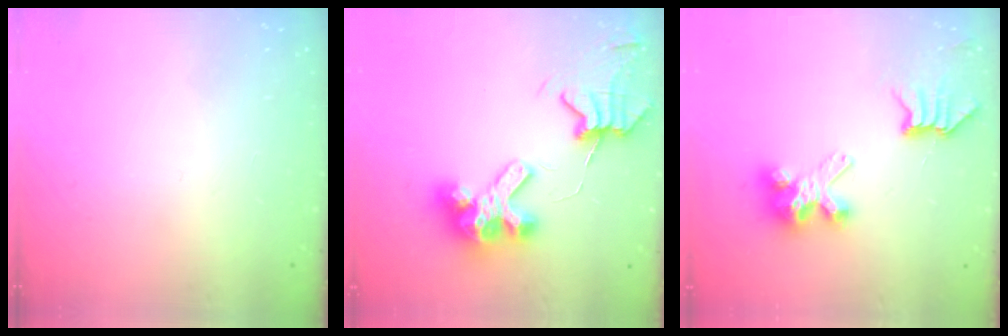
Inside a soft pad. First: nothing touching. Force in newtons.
{"total": 11.0, "press": 11.0, "slide": 1.4}
{"total": 6.8, "press": 6.8, "slide": 0.2}